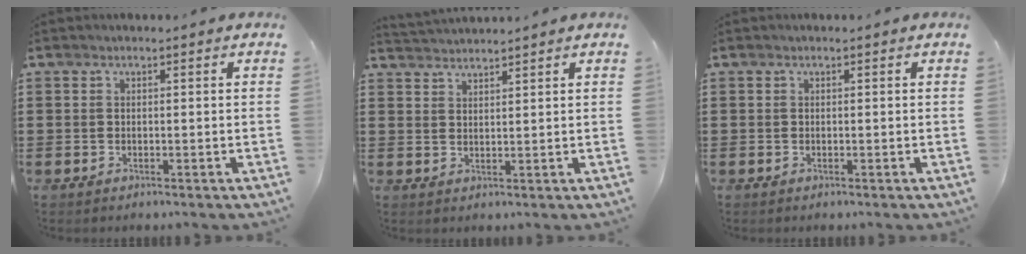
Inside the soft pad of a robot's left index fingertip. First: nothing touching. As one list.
[{"total": 2.1, "force": [2.0, -0.3, -0.3], "torque": [0.000, 0.000, 0.040]}, {"total": 0.0}]